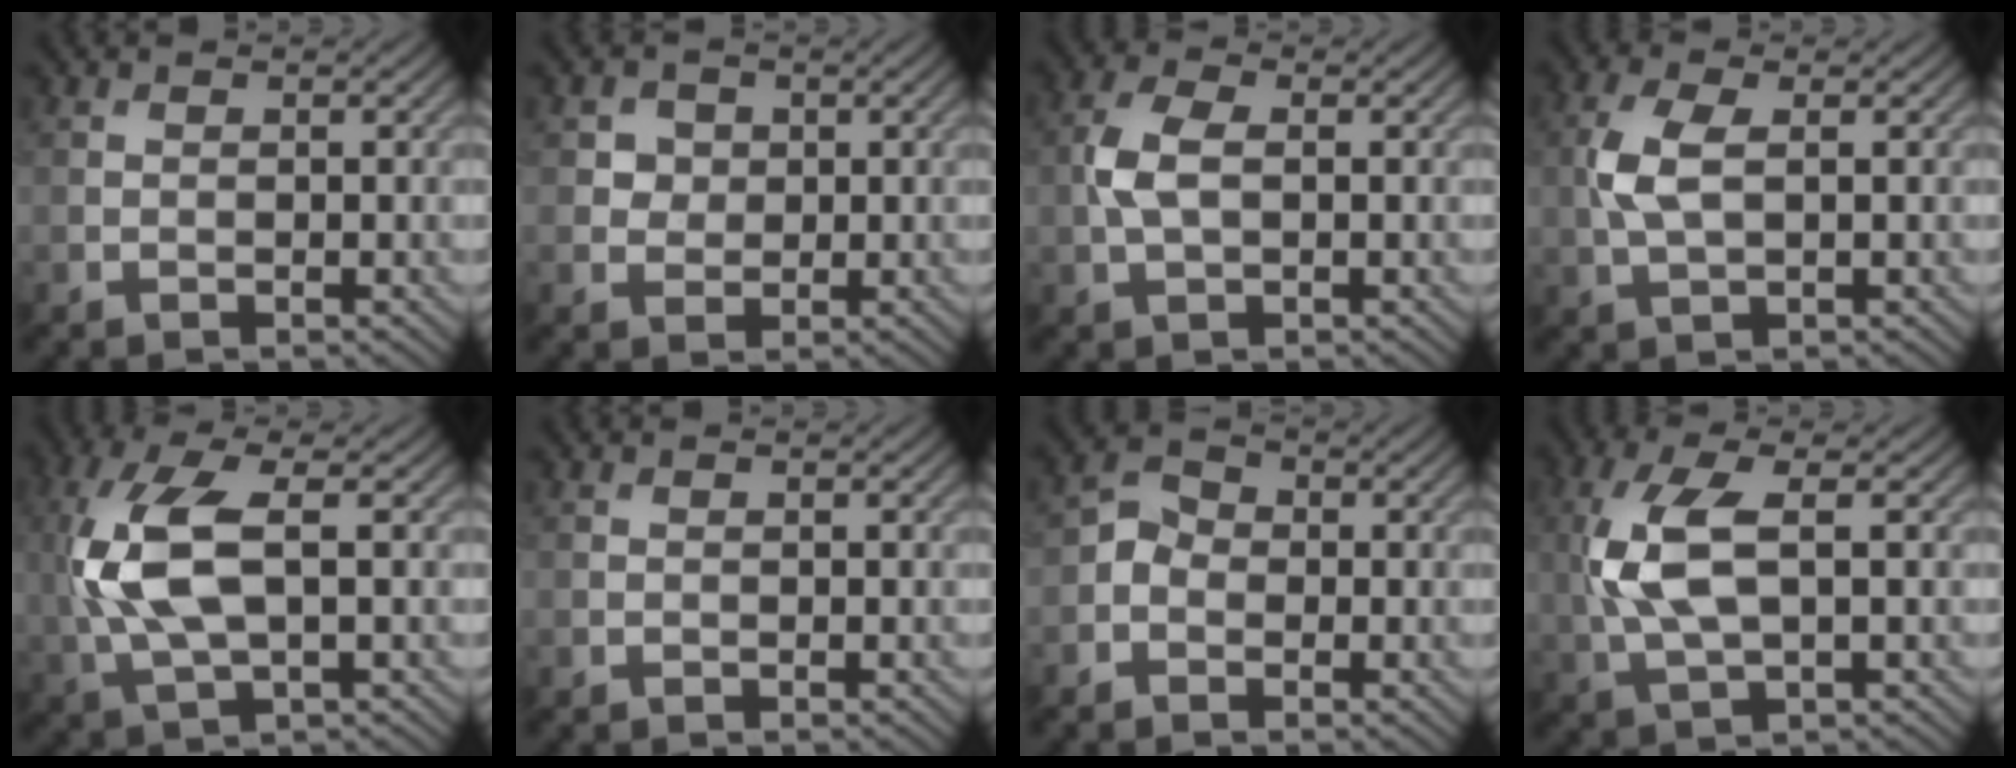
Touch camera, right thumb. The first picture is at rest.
{"total": 2.6, "force": [0.6, 2.3, 0.8], "torque": [-0.021, -0.009, 0.012]}
{"total": 4.4, "force": [0.1, 2.4, 3.7], "torque": [-0.093, 0.007, -0.003]}
{"total": 4.6, "force": [0.4, 2.1, 4.1], "torque": [-0.107, 0.004, 0.007]}
{"total": 9.6, "force": [0.6, 3.9, 8.7], "torque": [-0.212, 0.006, 0.011]}
{"total": 0.0}
{"total": 2.8, "force": [-1.0, 2.3, 1.3], "torque": [-0.026, 0.006, -0.029]}
{"total": 7.8, "force": [0.8, 3.1, 7.1], "torque": [-0.177, 0.006, 0.013]}